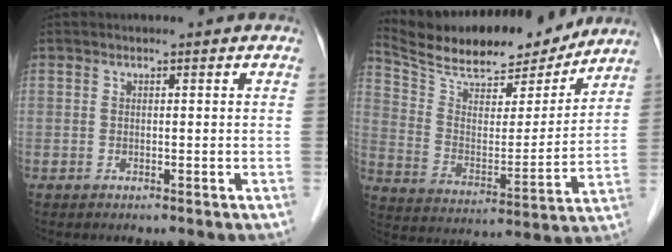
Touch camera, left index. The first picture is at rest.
{"total": 19.5, "force": [17.7, 4.6, 6.7], "torque": [-0.121, -0.003, 0.281]}